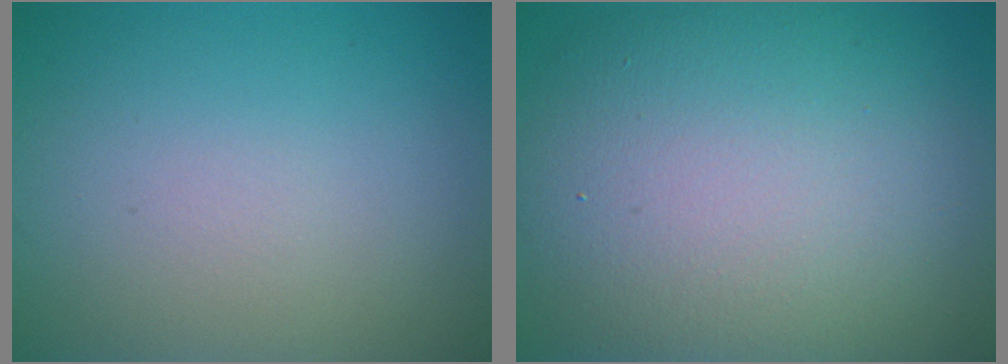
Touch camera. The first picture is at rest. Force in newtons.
{"total": 13.9, "press": 13.9, "slide": 0.8}